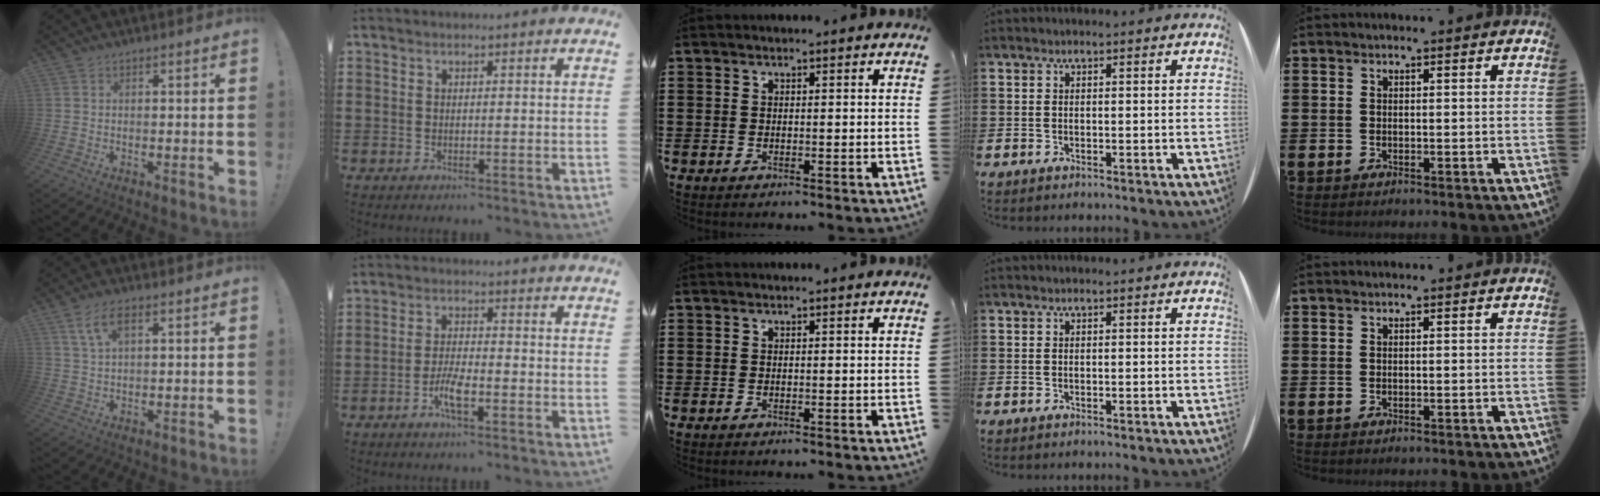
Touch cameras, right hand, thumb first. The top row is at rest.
{"thumb": {"total": 6.6, "force": [2.9, 2.9, 5.2], "torque": [-0.095, 0.004, 0.053]}, "index": {"total": 4.4, "force": [-2.1, 1.0, 3.8], "torque": [-0.082, -0.004, -0.042]}}